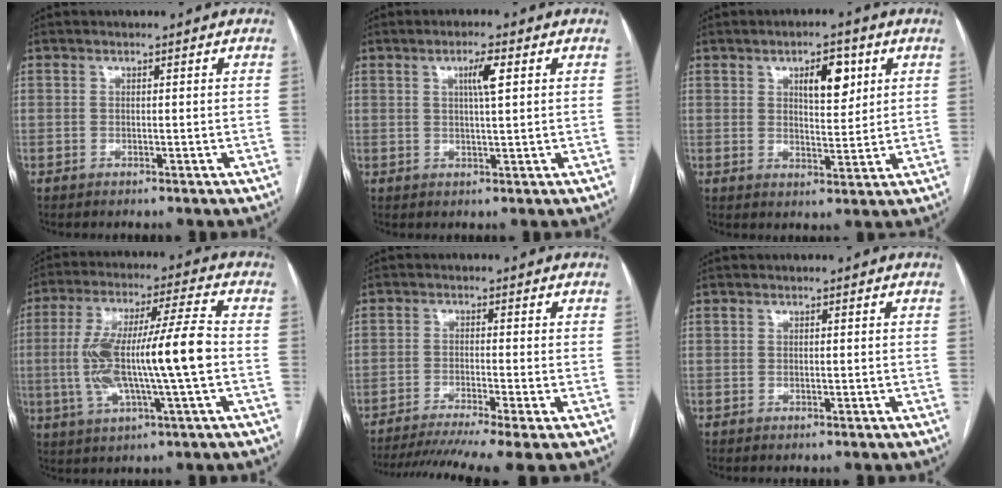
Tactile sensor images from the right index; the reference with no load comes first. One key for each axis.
{"total": 3.6, "fx": 1.3, "fy": 0.1, "fz": 3.4, "tx": -0.058, "ty": 0.001, "tz": 0.021}
{"total": 7.1, "fx": 3.2, "fy": 3.2, "fz": 5.5, "tx": -0.079, "ty": 0.003, "tz": 0.050}
{"total": 15.2, "fx": -1.3, "fy": 1.0, "fz": 15.1, "tx": -0.290, "ty": 0.017, "tz": -0.023}
{"total": 11.3, "fx": -8.5, "fy": -0.7, "fz": 7.4, "tx": -0.115, "ty": -0.020, "tz": -0.133}
{"total": 0.0}